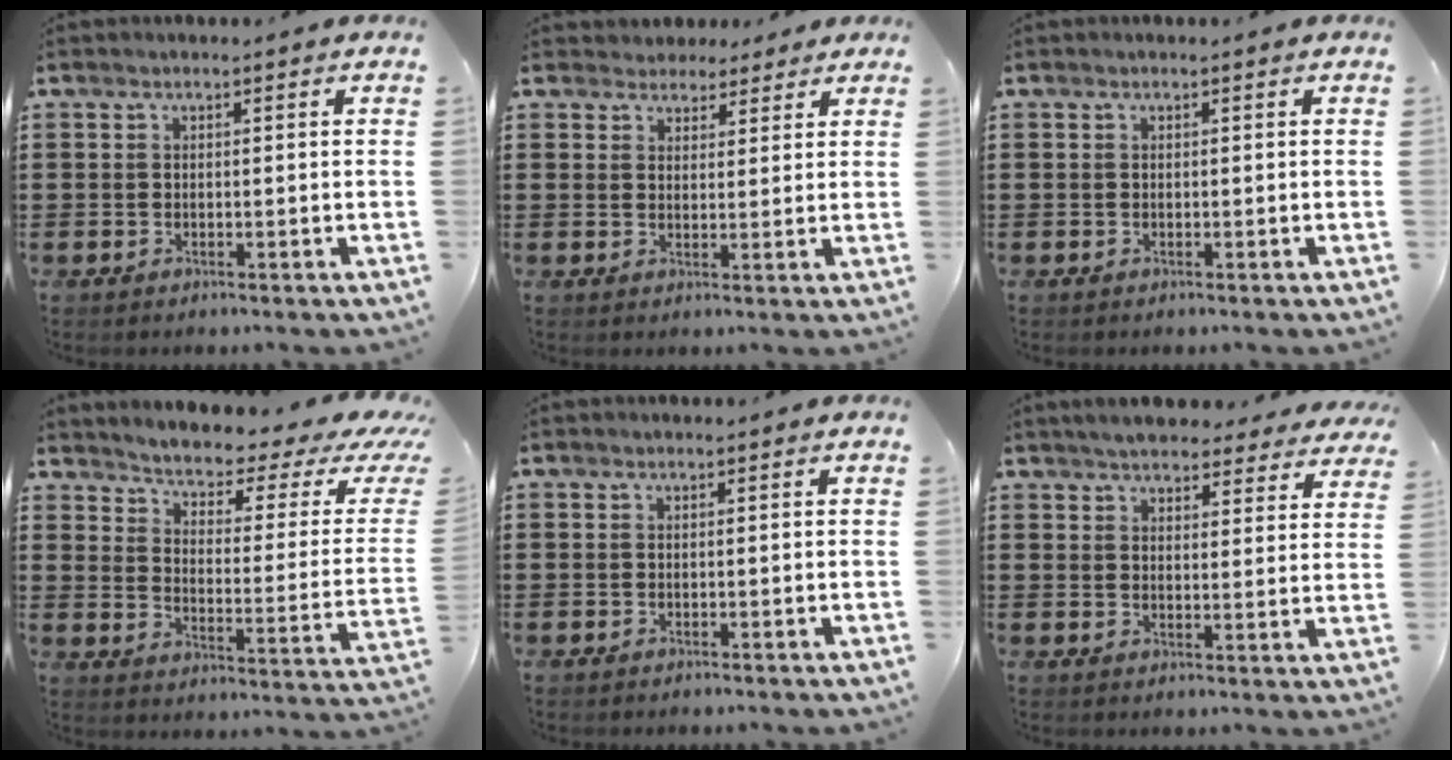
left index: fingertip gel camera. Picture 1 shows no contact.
{"total": 3.2, "force": [2.7, 1.8, 0.1], "torque": [-0.016, 0.006, 0.051]}
{"total": 0.0}
{"total": 2.8, "force": [1.9, 0.5, 1.9], "torque": [-0.051, -0.026, 0.022]}
{"total": 0.0}
{"total": 4.8, "force": [4.6, 0.6, 1.2], "torque": [-0.040, -0.017, 0.083]}